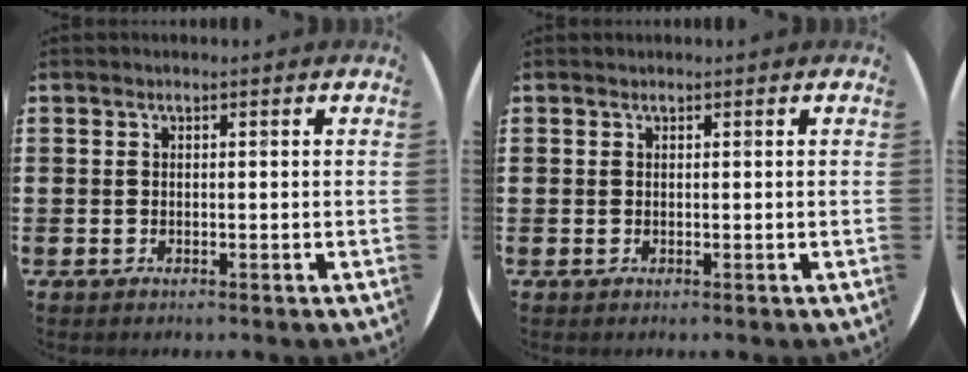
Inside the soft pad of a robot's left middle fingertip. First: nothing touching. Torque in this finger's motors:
{"motor_torque": [-0.09, 0.11, -0.03, -0.01]}